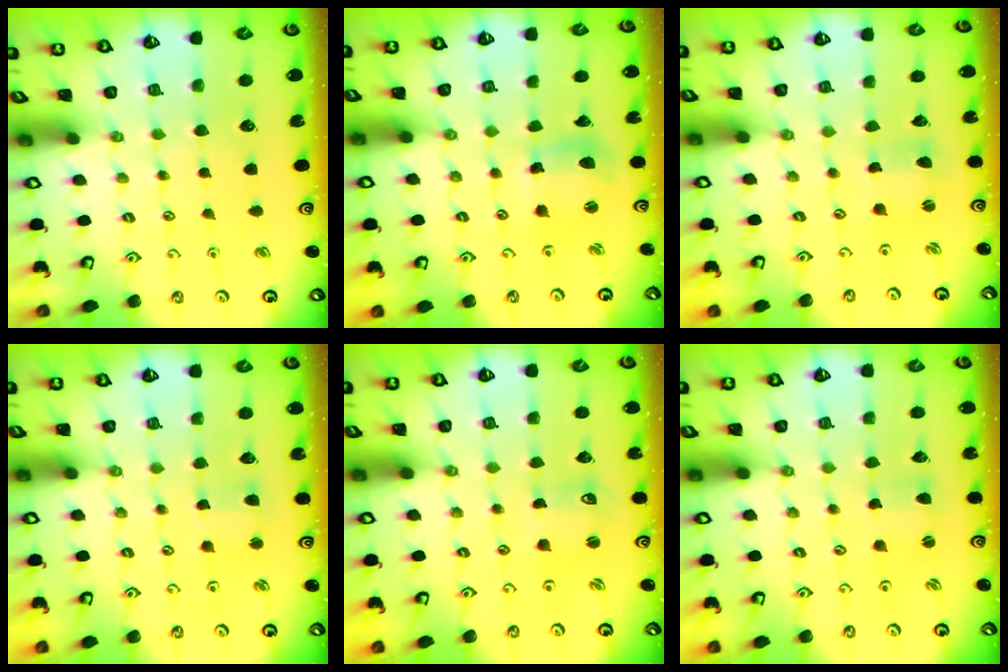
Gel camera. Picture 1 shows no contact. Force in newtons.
{"total": 8.9, "press": 8.7, "slide": 1.4}
{"total": 1.6, "press": 1.5, "slide": 0.4}
{"total": 2.6, "press": 2.6, "slide": 0.4}
{"total": 1.7, "press": 1.6, "slide": 0.3}
{"total": 2.4, "press": 2.4, "slide": 0.3}